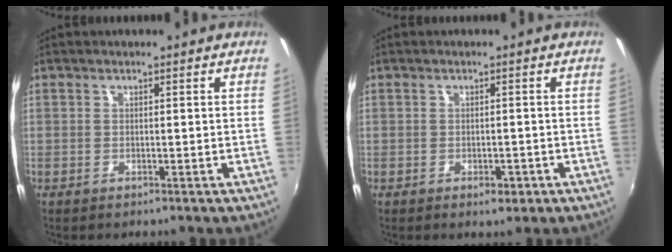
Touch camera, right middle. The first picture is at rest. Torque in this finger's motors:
{"motor_torque": [0.86, -1.28, 0.42, 0.13]}